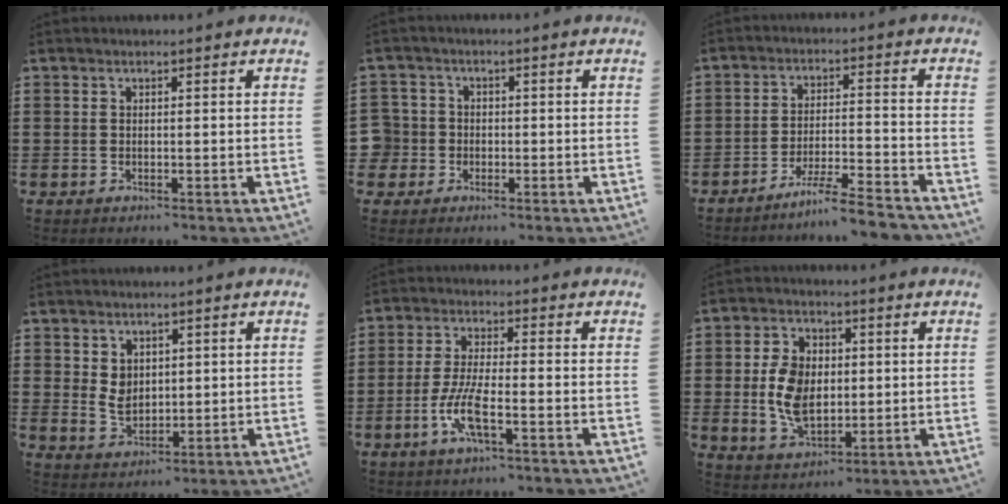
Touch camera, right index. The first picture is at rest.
{"total": 3.4, "force": [-0.7, 3.3, 0.3], "torque": [-0.037, 0.004, -0.022]}
{"total": 6.1, "force": [-5.5, -0.5, 2.7], "torque": [-0.051, -0.011, -0.105]}
{"total": 3.5, "force": [1.3, 2.8, 1.7], "torque": [-0.035, 0.006, 0.022]}
{"total": 6.5, "force": [-2.7, 1.5, 5.7], "torque": [-0.128, -0.012, -0.055]}
{"total": 8.2, "force": [-0.1, 5.7, 5.9], "torque": [-0.146, 0.009, -0.007]}